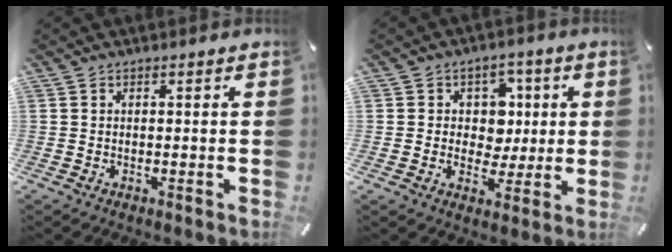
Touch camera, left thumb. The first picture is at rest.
{"total": 7.7, "force": [0.9, 7.3, 2.5], "torque": [-0.032, 0.001, 0.017]}